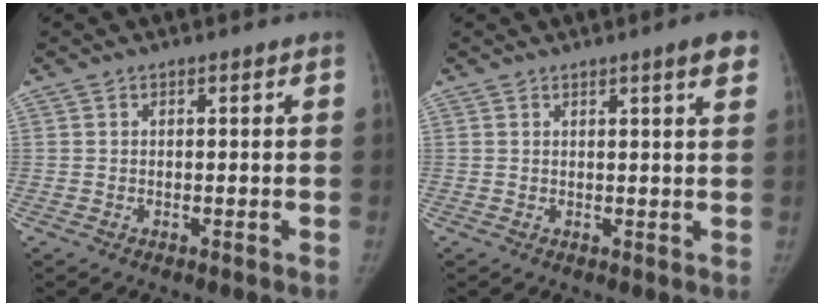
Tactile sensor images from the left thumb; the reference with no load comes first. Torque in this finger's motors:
{"motor_torque": [0.79, 0.12, 0.69, -0.24, 0.15]}